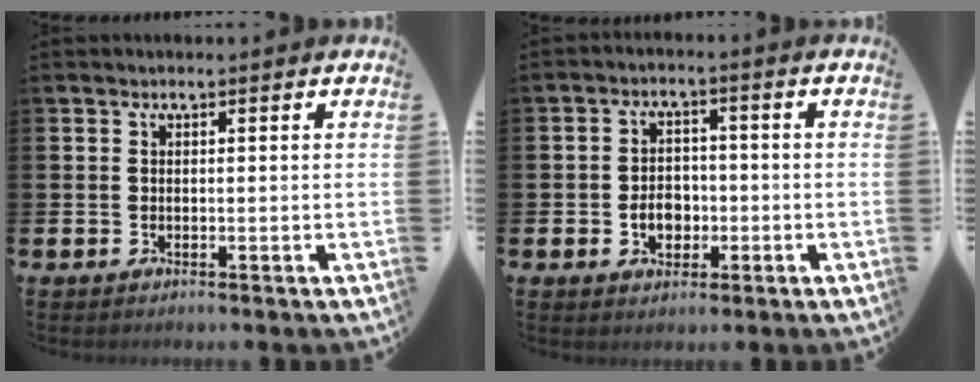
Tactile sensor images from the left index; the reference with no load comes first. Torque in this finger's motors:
{"motor_torque": [0.29, -0.08, 0.08, 0.05]}